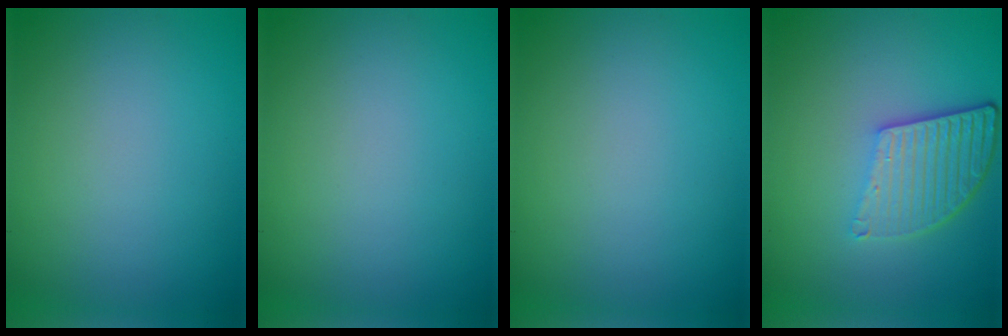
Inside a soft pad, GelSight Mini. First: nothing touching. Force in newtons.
{"total": 0.0}
{"total": 0.0}
{"total": 5.2, "press": 3.8, "slide": 3.6}